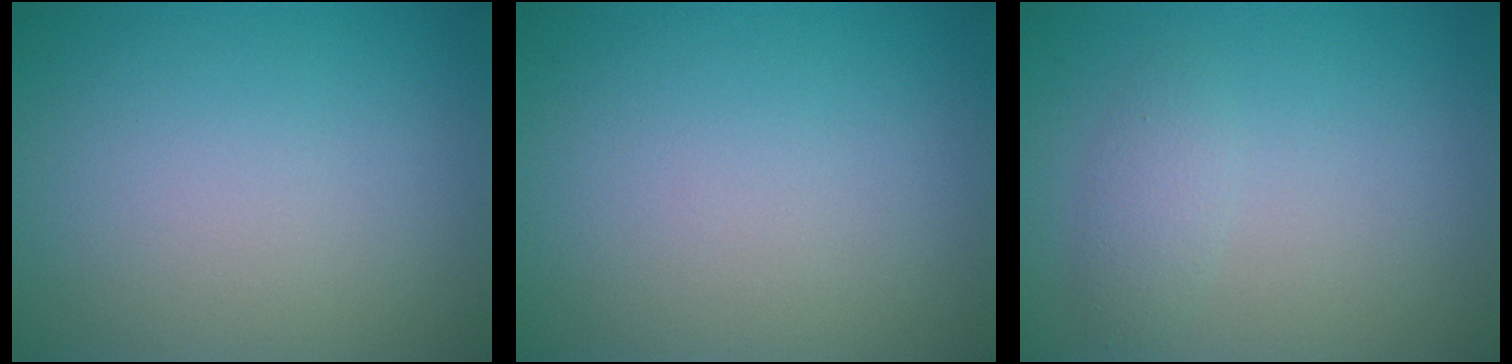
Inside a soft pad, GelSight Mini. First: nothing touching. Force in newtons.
{"total": 0.0}
{"total": 1.5, "press": 1.5, "slide": 0.1}